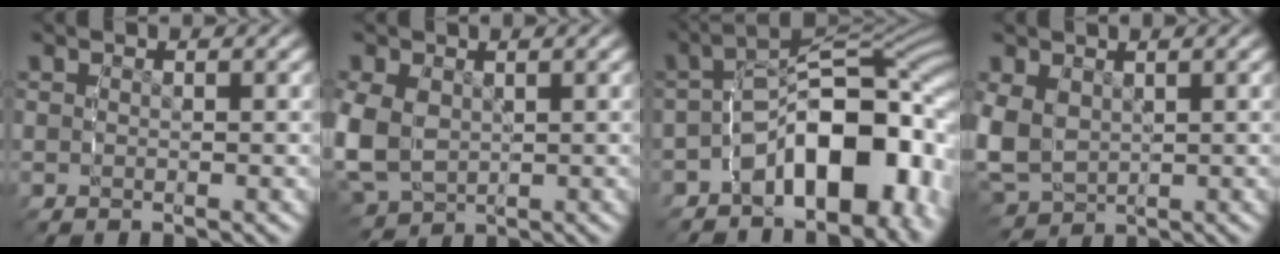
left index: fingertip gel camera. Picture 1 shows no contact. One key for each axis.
{"total": 7.5, "fx": -1.2, "fy": 6.7, "fz": 3.1, "tx": -0.116, "ty": -0.038, "tz": -0.013}
{"total": 10.8, "fx": -3.9, "fy": 6.0, "fz": 8.1, "tx": -0.124, "ty": 0.001, "tz": -0.069}
{"total": 6.8, "fx": -0.6, "fy": 6.2, "fz": 2.8, "tx": -0.111, "ty": -0.034, "tz": -0.004}